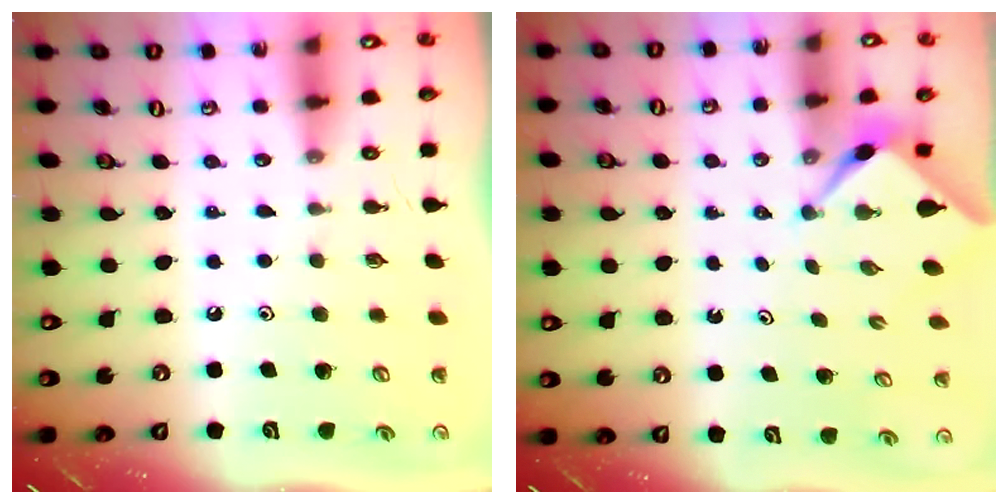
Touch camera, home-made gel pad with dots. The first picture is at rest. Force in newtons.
{"total": 2.2, "press": 2.2, "slide": 0.1}